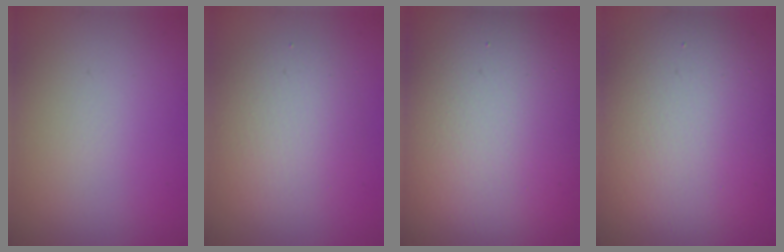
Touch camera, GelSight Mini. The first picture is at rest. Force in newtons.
{"total": 3.7, "press": 3.7, "slide": 0.0}
{"total": 19.2, "press": 19.2, "slide": 0.7}
{"total": 11.6, "press": 11.6, "slide": 0.5}